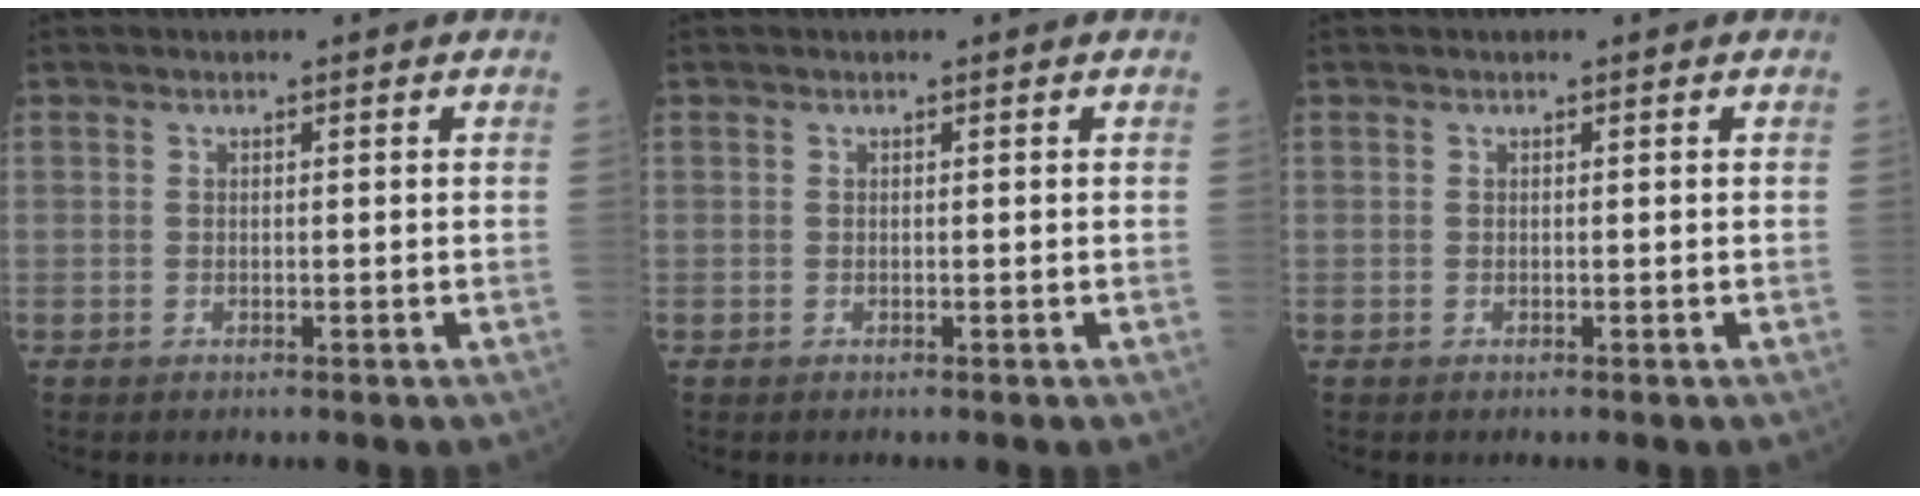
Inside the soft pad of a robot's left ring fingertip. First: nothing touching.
{"total": 0.0}
{"total": 0.0}